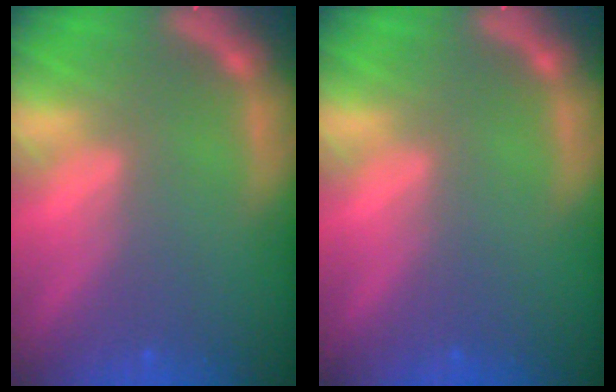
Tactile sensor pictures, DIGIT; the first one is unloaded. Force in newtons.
{"total": 0.0}